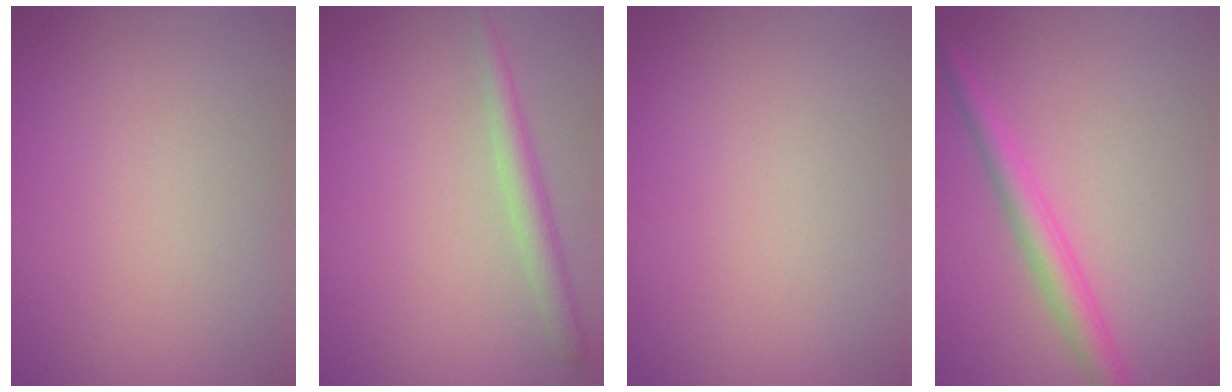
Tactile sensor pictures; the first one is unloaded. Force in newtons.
{"total": 2.3, "press": 2.3, "slide": 0.1}
{"total": 0.0}
{"total": 3.0, "press": 3.0, "slide": 0.2}